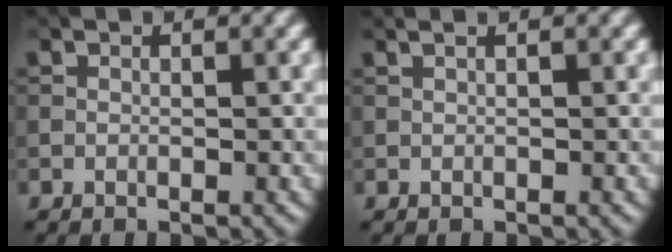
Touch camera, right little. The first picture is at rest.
{"total": 2.3, "force": [1.2, 1.1, 1.7], "torque": [-0.014, 0.014, -0.005]}